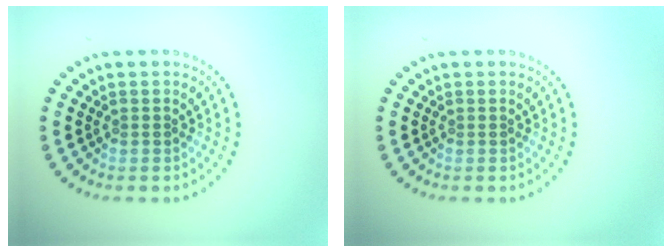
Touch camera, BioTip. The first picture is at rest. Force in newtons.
{"total": 0.0}